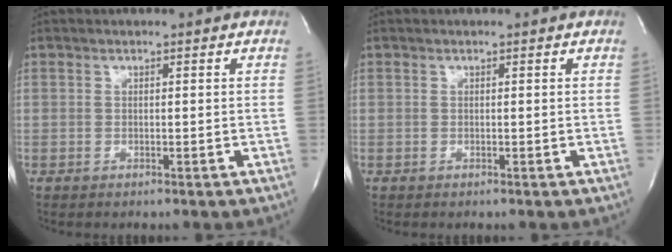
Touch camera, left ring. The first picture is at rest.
{"total": 0.0}